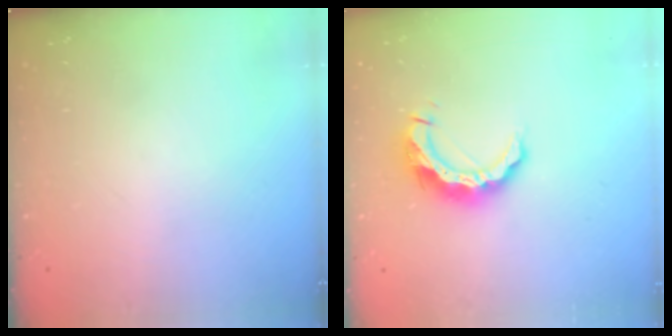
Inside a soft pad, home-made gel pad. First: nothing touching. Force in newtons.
{"total": 10.0, "press": 10.0, "slide": 0.6}